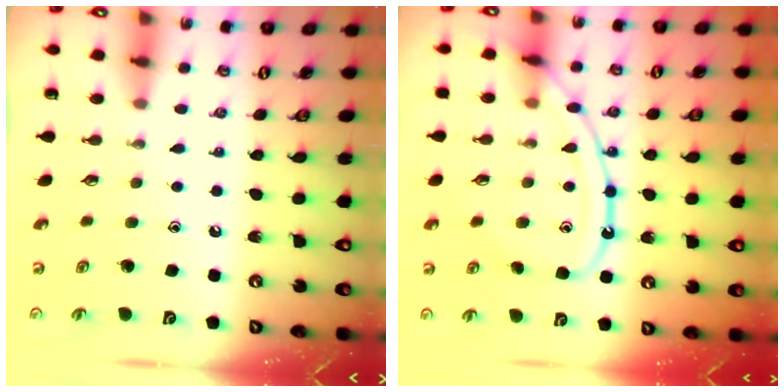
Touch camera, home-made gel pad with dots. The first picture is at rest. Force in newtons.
{"total": 13.9, "press": 13.9, "slide": 1.3}